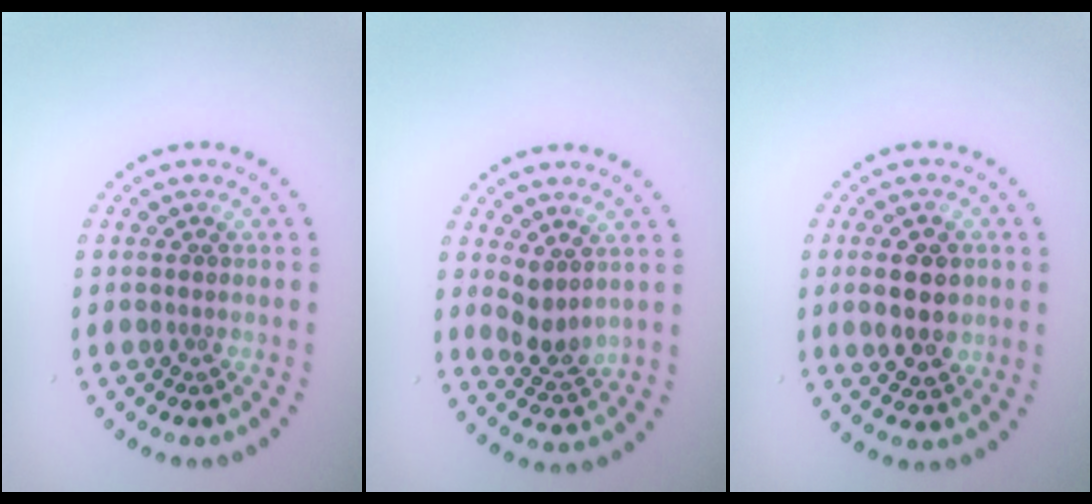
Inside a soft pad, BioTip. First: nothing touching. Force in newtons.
{"total": 2.5, "press": 2.0, "slide": 1.5}
{"total": 4.1, "press": 4.0, "slide": 0.4}